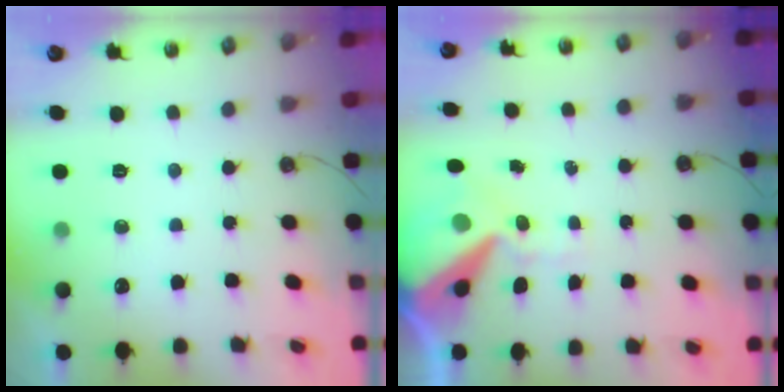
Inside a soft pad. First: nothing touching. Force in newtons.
{"total": 13.1, "press": 13.0, "slide": 1.7}